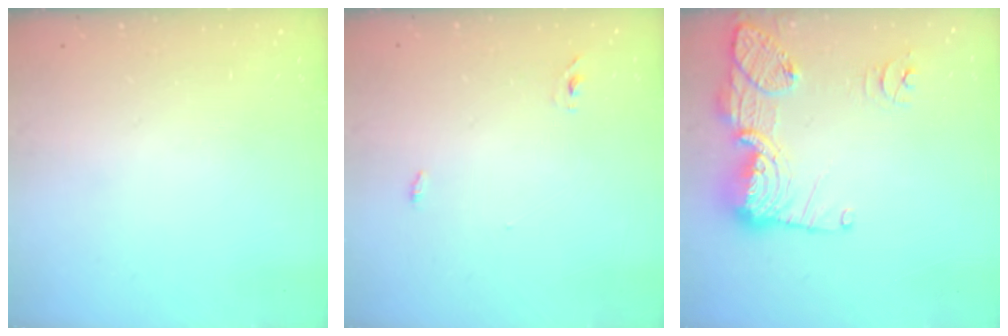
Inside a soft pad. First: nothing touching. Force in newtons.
{"total": 3.0, "press": 2.8, "slide": 1.1}
{"total": 17.6, "press": 17.3, "slide": 3.3}